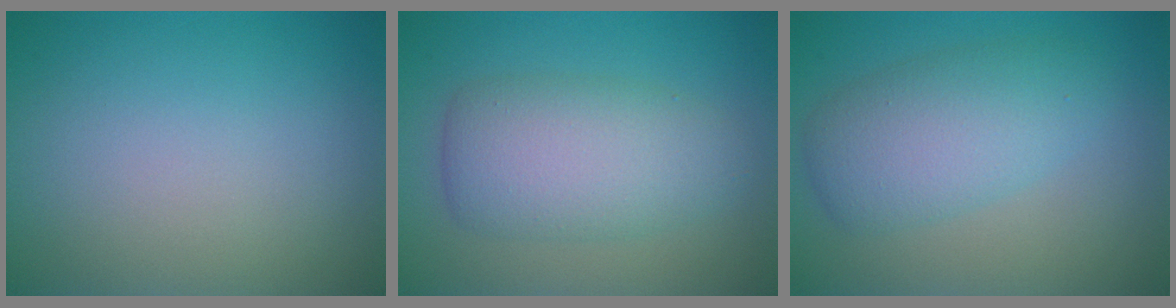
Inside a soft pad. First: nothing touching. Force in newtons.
{"total": 5.8, "press": 5.8, "slide": 0.0}
{"total": 5.1, "press": 5.1, "slide": 0.0}